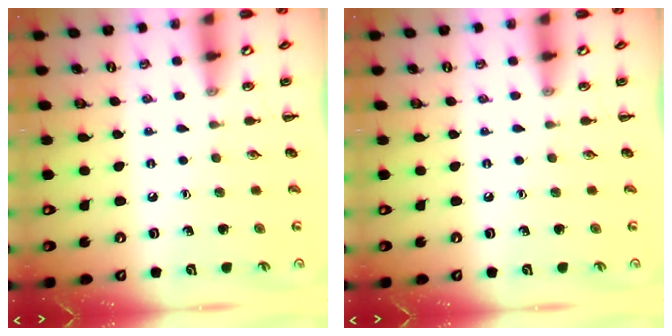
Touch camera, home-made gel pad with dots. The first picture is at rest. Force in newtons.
{"total": 0.0}